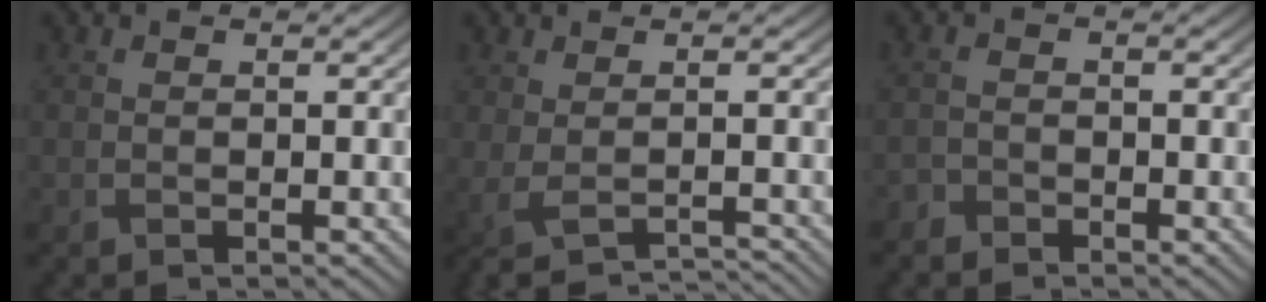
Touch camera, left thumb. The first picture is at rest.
{"total": 3.8, "force": [-1.6, 0.7, 3.4], "torque": [-0.058, -0.005, -0.024]}
{"total": 1.6, "force": [-1.5, 0.6, 0.1], "torque": [-0.003, 0.000, -0.033]}